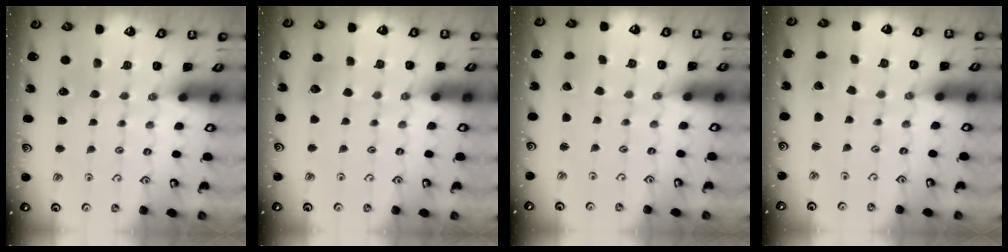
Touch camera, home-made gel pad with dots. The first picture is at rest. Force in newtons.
{"total": 5.9, "press": 5.9, "slide": 0.7}
{"total": 1.4, "press": 1.4, "slide": 0.2}
{"total": 1.5, "press": 1.5, "slide": 0.2}